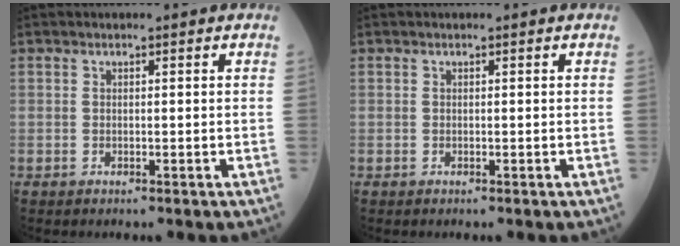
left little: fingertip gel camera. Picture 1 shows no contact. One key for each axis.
{"total": 0.0}